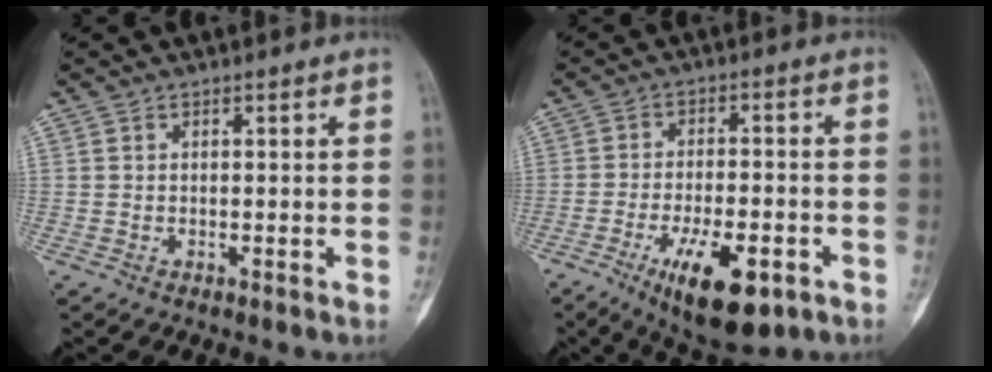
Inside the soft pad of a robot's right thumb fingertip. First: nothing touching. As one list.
[{"total": 13.3, "force": [-6.1, 5.2, 10.6], "torque": [-0.160, 0.014, -0.086]}]